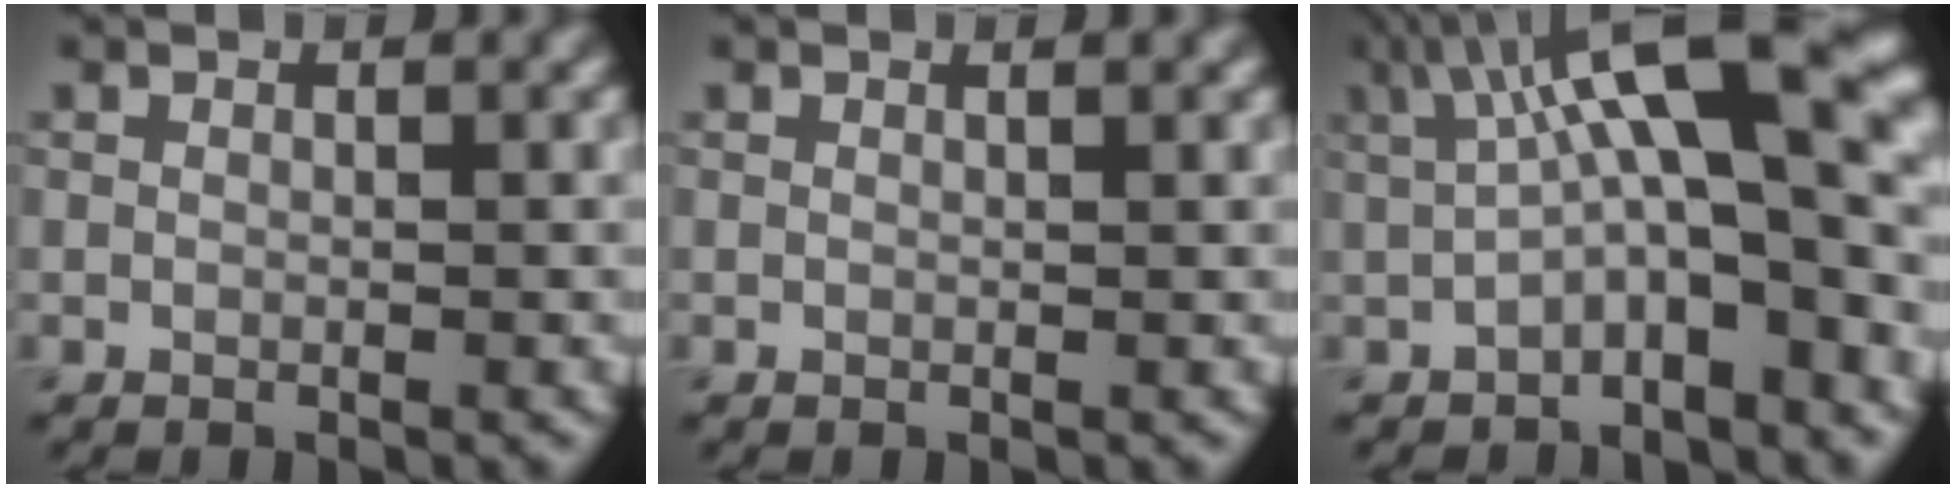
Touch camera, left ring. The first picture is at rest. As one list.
[{"total": 0.8, "force": [0.6, 0.3, 0.5], "torque": [-0.005, 0.002, 0.003]}, {"total": 12.3, "force": [2.1, 4.0, 11.4], "torque": [-0.156, 0.026, 0.025]}]